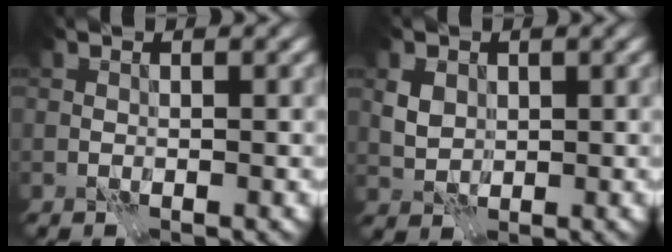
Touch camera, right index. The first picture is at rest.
{"total": 2.4, "force": [0.7, 1.9, 1.3], "torque": [-0.028, -0.001, 0.013]}